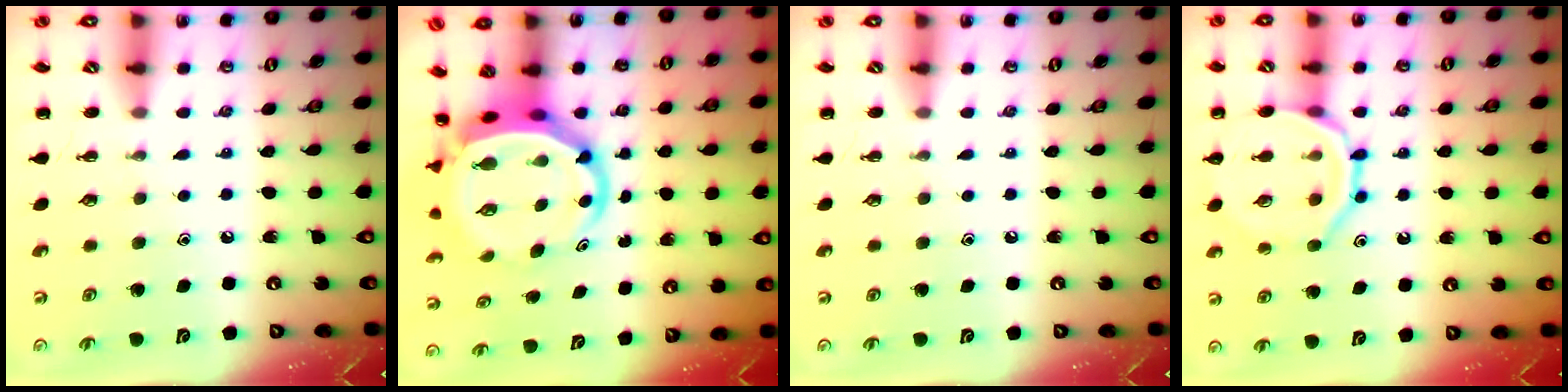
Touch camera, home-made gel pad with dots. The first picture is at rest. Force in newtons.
{"total": 8.3, "press": 8.0, "slide": 2.4}
{"total": 0.0}
{"total": 12.8, "press": 12.8, "slide": 0.8}